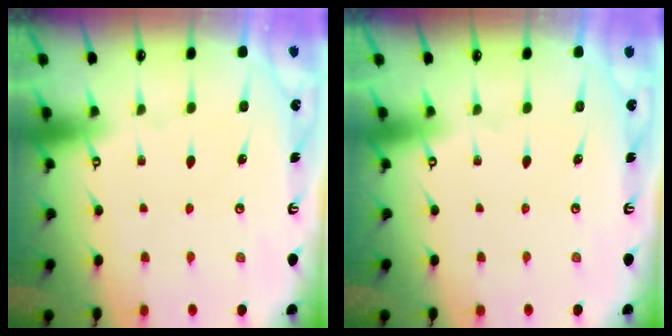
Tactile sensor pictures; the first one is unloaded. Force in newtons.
{"total": 0.0}